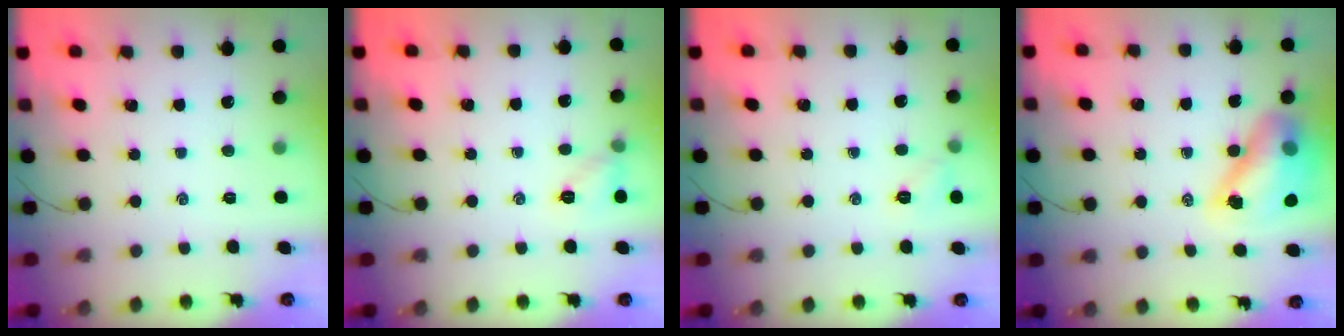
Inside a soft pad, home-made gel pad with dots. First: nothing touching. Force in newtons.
{"total": 6.4, "press": 6.3, "slide": 0.9}
{"total": 5.2, "press": 4.9, "slide": 1.6}
{"total": 14.0, "press": 13.5, "slide": 3.7}